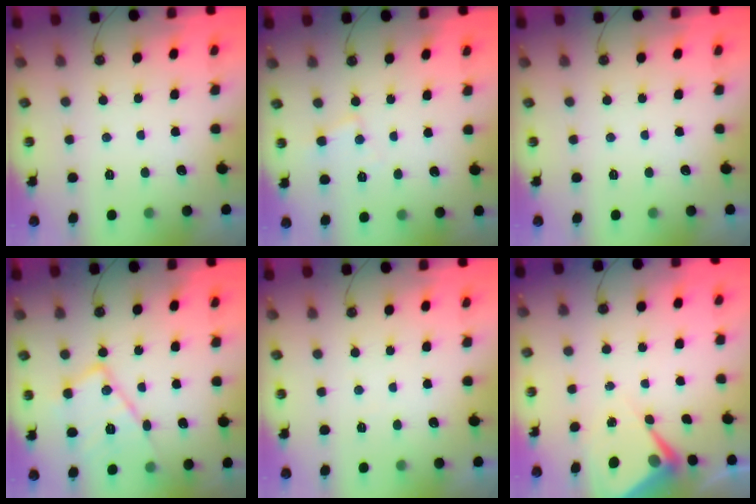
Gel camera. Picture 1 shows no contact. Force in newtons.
{"total": 5.7, "press": 5.7, "slide": 0.4}
{"total": 0.0}
{"total": 16.2, "press": 16.2, "slide": 1.1}
{"total": 2.7, "press": 2.7, "slide": 0.5}
{"total": 7.4, "press": 7.4, "slide": 0.4}